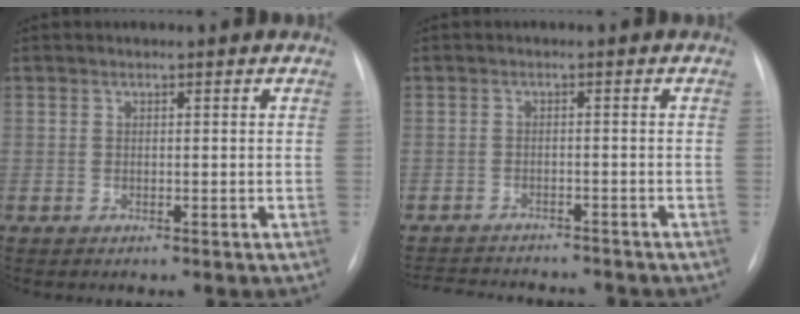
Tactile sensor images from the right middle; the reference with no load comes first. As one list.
[{"total": 10.7, "force": [-10.0, 2.1, 3.0], "torque": [-0.054, 0.003, -0.133]}]